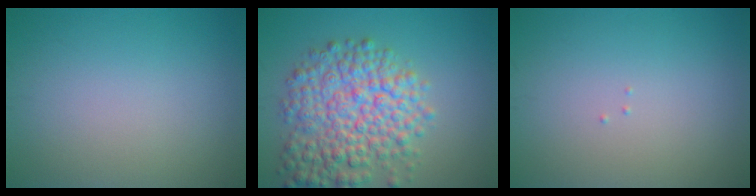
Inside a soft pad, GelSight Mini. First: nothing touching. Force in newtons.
{"total": 7.9, "press": 7.9, "slide": 0.3}
{"total": 0.0}